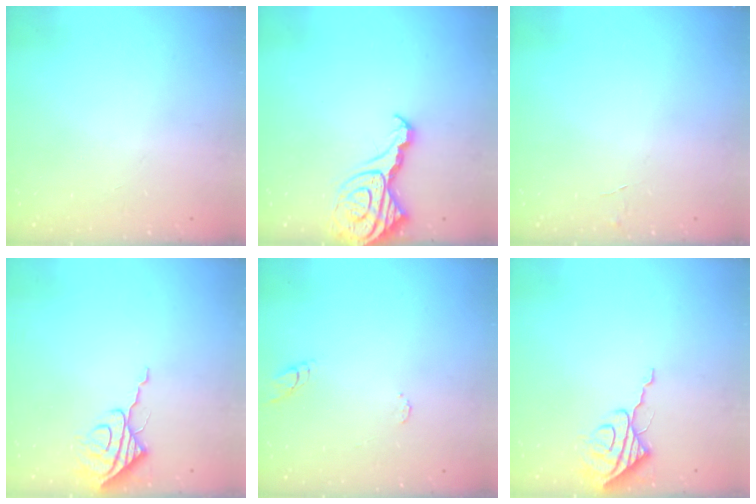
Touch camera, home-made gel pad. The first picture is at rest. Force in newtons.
{"total": 13.5, "press": 13.4, "slide": 1.4}
{"total": 3.8, "press": 3.8, "slide": 0.3}
{"total": 8.3, "press": 8.3, "slide": 0.5}
{"total": 6.7, "press": 6.7, "slide": 0.6}
{"total": 8.3, "press": 8.3, "slide": 0.3}